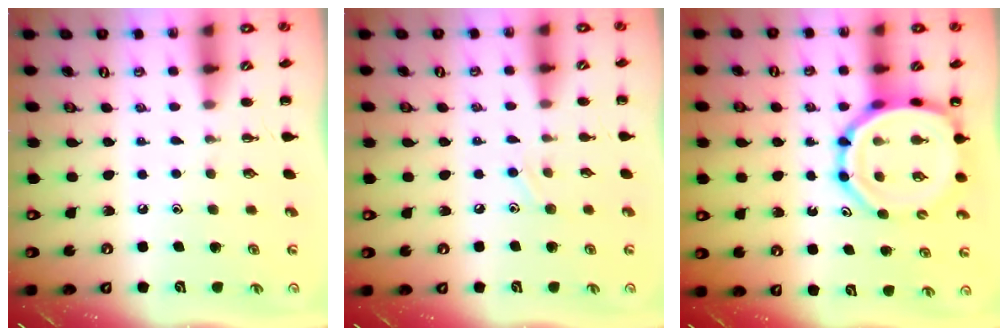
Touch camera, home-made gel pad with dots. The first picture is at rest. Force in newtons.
{"total": 6.2, "press": 5.9, "slide": 1.8}
{"total": 13.6, "press": 13.2, "slide": 3.5}